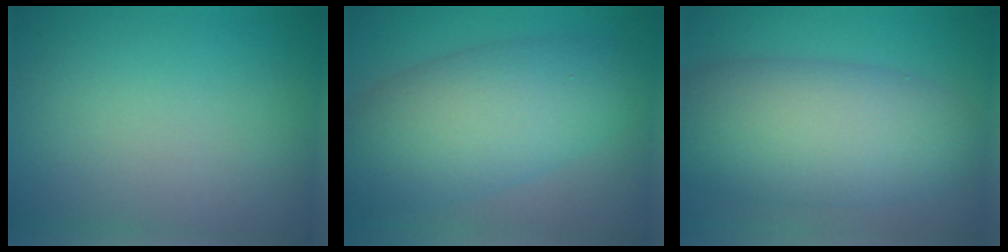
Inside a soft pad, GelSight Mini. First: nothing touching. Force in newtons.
{"total": 9.2, "press": 9.2, "slide": 0.4}
{"total": 10.1, "press": 10.1, "slide": 0.3}